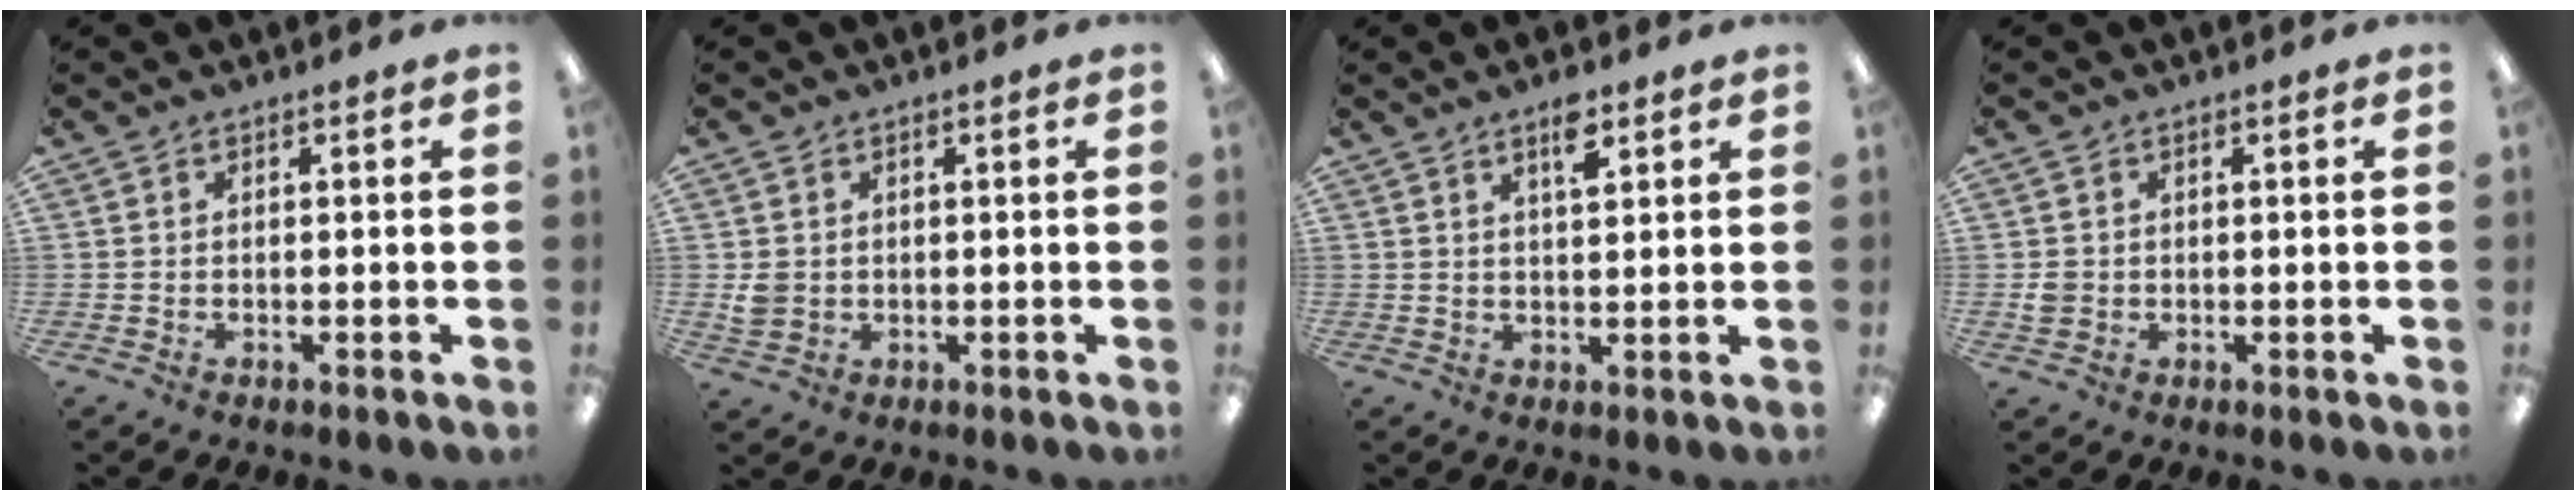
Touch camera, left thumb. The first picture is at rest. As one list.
[{"total": 3.4, "force": [0.4, 3.2, 1.3], "torque": [-0.017, 0.003, 0.009]}, {"total": 4.8, "force": [3.1, 1.6, 3.3], "torque": [-0.049, -0.008, 0.050]}, {"total": 2.9, "force": [0.1, 2.7, 0.9], "torque": [-0.009, 0.001, 0.000]}]